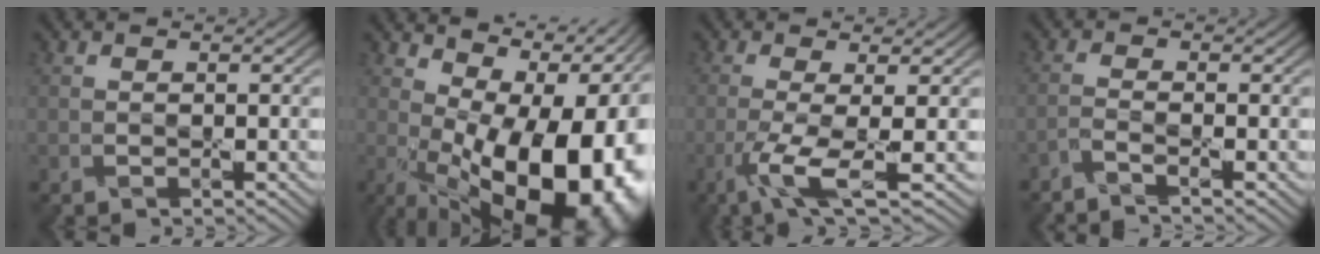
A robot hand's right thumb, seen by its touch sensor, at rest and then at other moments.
{"total": 19.9, "force": [-0.5, 10.7, 16.8], "torque": [-0.169, 0.004, 0.016]}
{"total": 5.1, "force": [-1.9, 0.8, 4.7], "torque": [-0.091, -0.001, -0.047]}
{"total": 1.9, "force": [-1.7, 0.2, 0.9], "torque": [-0.011, -0.003, -0.050]}